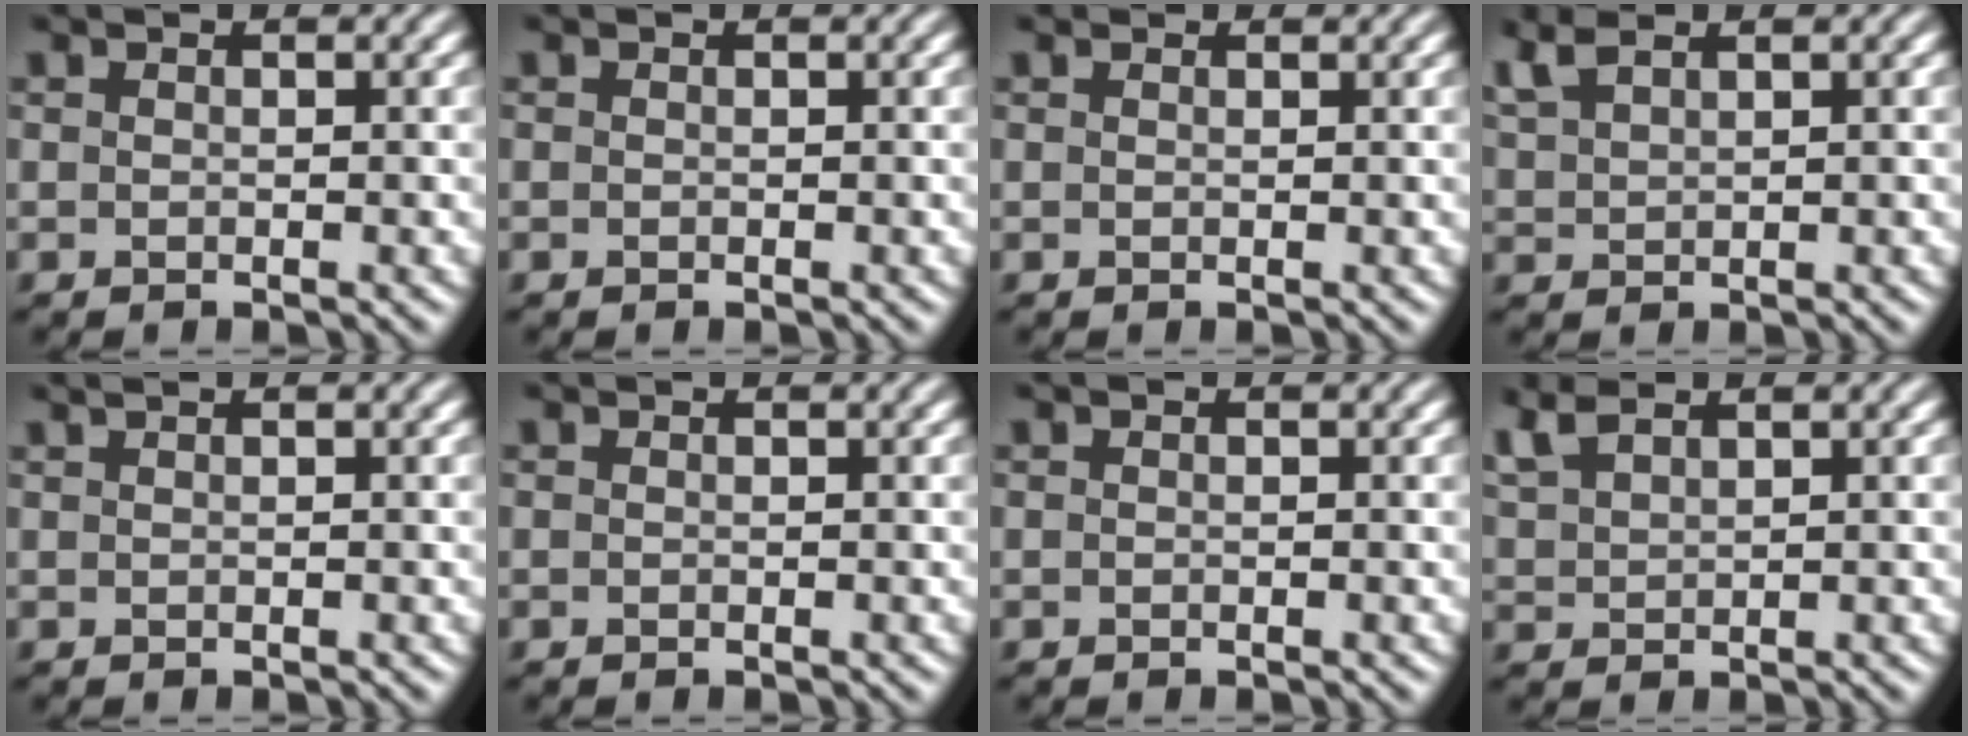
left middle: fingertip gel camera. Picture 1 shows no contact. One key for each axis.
{"total": 0.0}
{"total": 0.6, "fx": 0.6, "fy": 0.1, "fz": 0.0, "tx": -0.001, "ty": 0.000, "tz": 0.004}
{"total": 2.5, "fx": 2.2, "fy": 0.7, "fz": 1.2, "tx": -0.035, "ty": 0.013, "tz": 0.051}
{"total": 0.5, "fx": 0.5, "fy": 0.0, "fz": 0.2, "tx": -0.007, "ty": 0.002, "tz": 0.012}
{"total": 0.0}
{"total": 0.0}
{"total": 2.9, "fx": 2.4, "fy": 0.9, "fz": 1.3, "tx": -0.041, "ty": 0.013, "tz": 0.055}